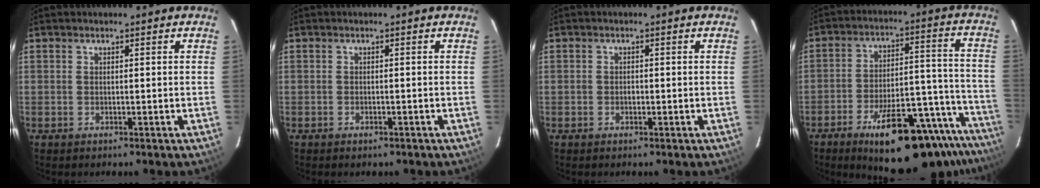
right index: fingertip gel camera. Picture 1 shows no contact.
{"total": 1.3, "force": [-1.0, 0.7, 0.5], "torque": [-0.010, 0.000, -0.013]}
{"total": 0.8, "force": [-0.3, 0.7, 0.3], "torque": [-0.005, 0.001, -0.006]}
{"total": 26.5, "force": [-20.1, 7.9, 15.3], "torque": [-0.189, 0.017, -0.270]}